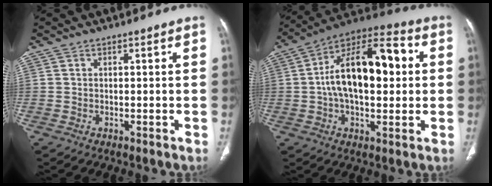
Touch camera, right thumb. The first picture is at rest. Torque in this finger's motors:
{"motor_torque": [2.43, 2.58, 1.42, -0.59, 0.26]}